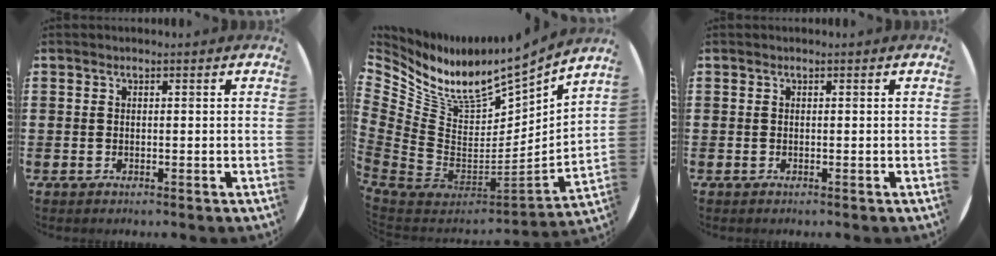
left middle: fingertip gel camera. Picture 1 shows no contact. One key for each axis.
{"total": 8.6, "fx": 6.3, "fy": 3.8, "fz": 4.4, "tx": -0.116, "ty": -0.071, "tz": 0.108}
{"total": 0.0}